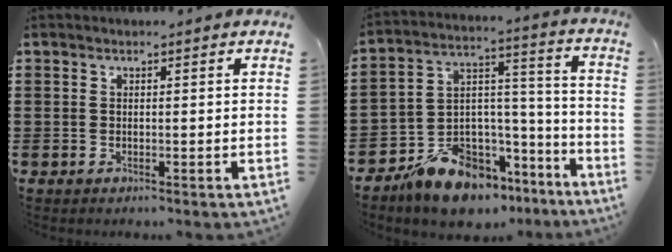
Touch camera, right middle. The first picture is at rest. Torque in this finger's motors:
{"motor_torque": [0.69, -0.55, 0.32, 0.21]}